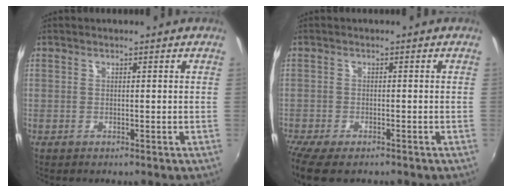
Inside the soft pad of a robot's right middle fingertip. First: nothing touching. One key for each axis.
{"total": 6.6, "fx": -5.3, "fy": 1.9, "fz": 3.5, "tx": -0.089, "ty": -0.035, "tz": -0.094}